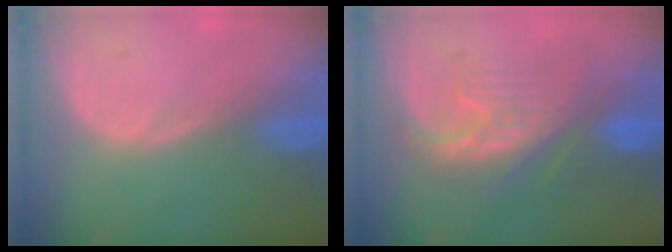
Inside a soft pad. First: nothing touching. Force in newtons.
{"total": 8.1, "press": 7.9, "slide": 1.6}